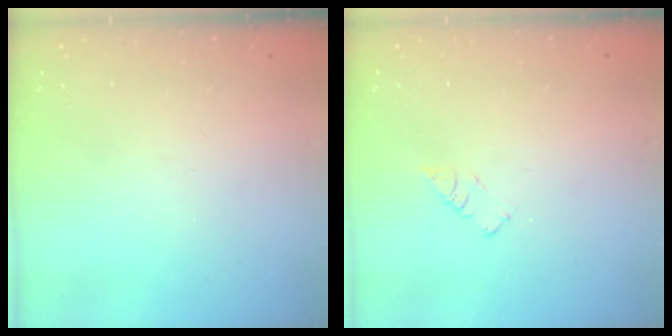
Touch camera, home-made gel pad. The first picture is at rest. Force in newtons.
{"total": 2.9, "press": 2.9, "slide": 0.4}